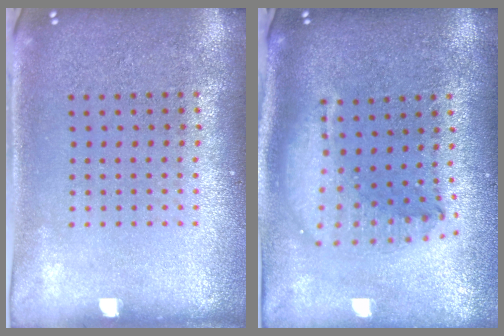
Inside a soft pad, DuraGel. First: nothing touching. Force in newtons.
{"total": 2.2, "press": 1.7, "slide": 1.3}